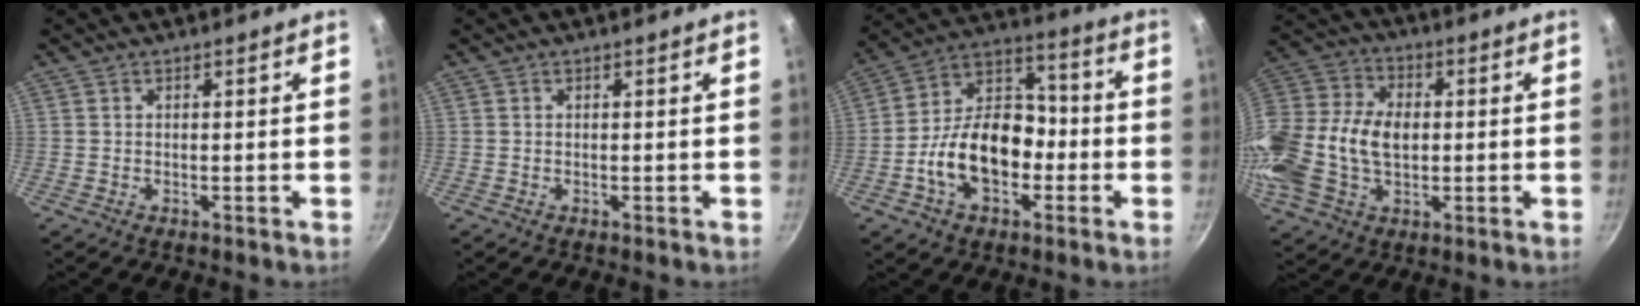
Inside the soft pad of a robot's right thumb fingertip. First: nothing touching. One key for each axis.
{"total": 0.0}
{"total": 16.9, "fx": -4.5, "fy": 11.3, "fz": 11.7, "tx": -0.156, "ty": 0.052, "tz": -0.090}
{"total": 21.3, "fx": -0.8, "fy": 15.0, "fz": 15.1, "tx": -0.314, "ty": 0.035, "tz": -0.021}